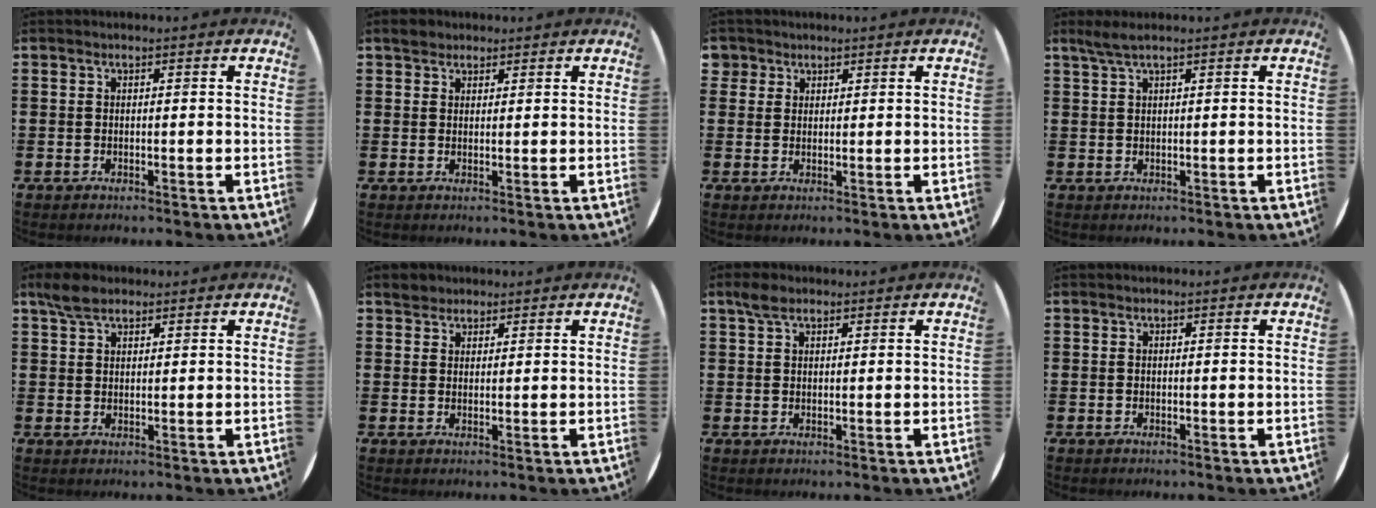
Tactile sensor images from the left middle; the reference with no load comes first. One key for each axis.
{"total": 1.9, "fx": 1.6, "fy": 0.9, "fz": 0.1, "tx": 0.010, "ty": -0.001, "tz": 0.029}
{"total": 2.0, "fx": 1.5, "fy": 1.3, "fz": 0.1, "tx": -0.007, "ty": 0.005, "tz": 0.030}
{"total": 1.8, "fx": 1.1, "fy": -0.1, "fz": 1.4, "tx": -0.030, "ty": 0.000, "tz": 0.021}
{"total": 3.5, "fx": 2.7, "fy": 1.6, "fz": 1.5, "tx": -0.028, "ty": 0.003, "tz": 0.050}
{"total": 2.2, "fx": 2.0, "fy": 1.1, "fz": -0.1, "tx": 0.004, "ty": 0.001, "tz": 0.039}
{"total": 2.4, "fx": 1.7, "fy": 1.2, "fz": 1.1, "tx": -0.017, "ty": 0.002, "tz": 0.030}
{"total": 0.0}